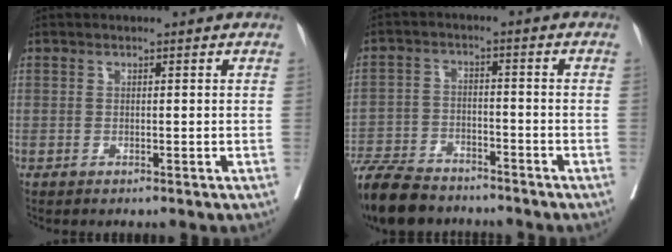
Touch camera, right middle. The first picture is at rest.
{"total": 12.1, "force": [-10.5, 3.8, 4.7], "torque": [-0.083, -0.011, -0.173]}